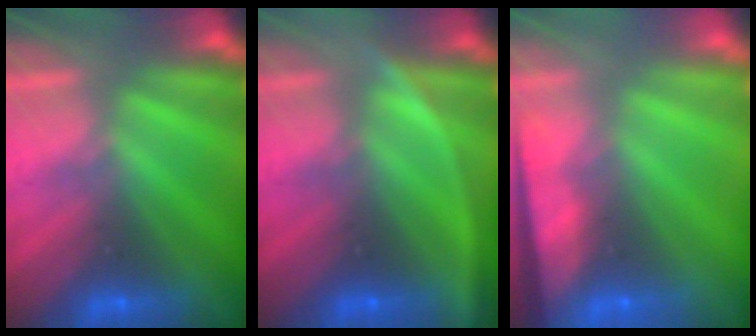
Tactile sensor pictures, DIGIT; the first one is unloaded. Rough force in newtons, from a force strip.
{"total": 3.0}
{"total": 7.7}